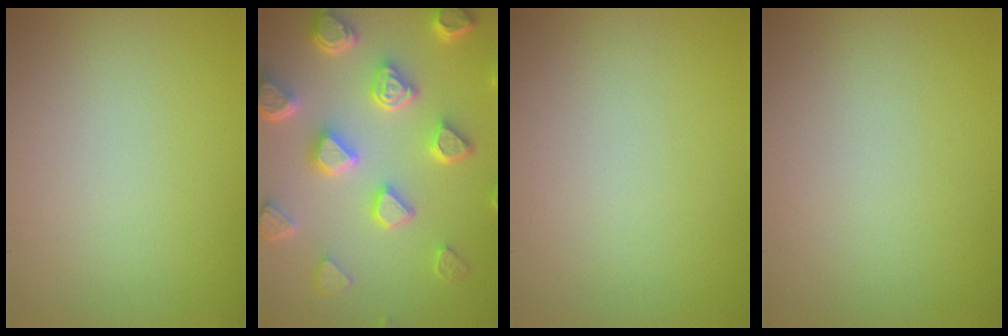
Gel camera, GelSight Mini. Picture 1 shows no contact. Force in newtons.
{"total": 7.3, "press": 6.0, "slide": 4.2}
{"total": 0.0}
{"total": 0.0}